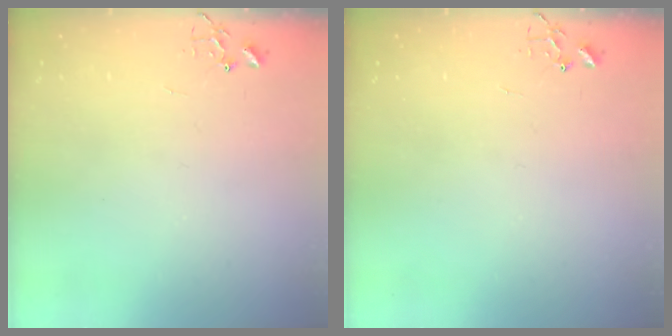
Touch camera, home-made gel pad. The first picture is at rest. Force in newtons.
{"total": 0.0}